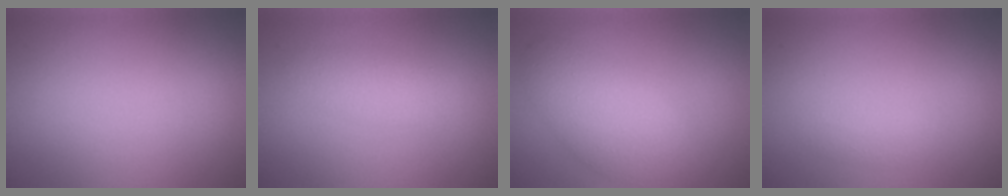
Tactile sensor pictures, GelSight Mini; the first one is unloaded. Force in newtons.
{"total": 2.2, "press": 2.2, "slide": 0.1}
{"total": 5.0, "press": 5.0, "slide": 0.4}
{"total": 1.1, "press": 1.1, "slide": 0.1}